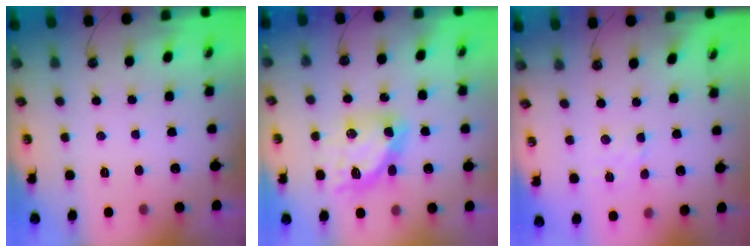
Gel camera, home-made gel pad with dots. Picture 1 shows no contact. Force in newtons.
{"total": 12.0, "press": 12.0, "slide": 1.3}
{"total": 2.9, "press": 2.8, "slide": 0.6}